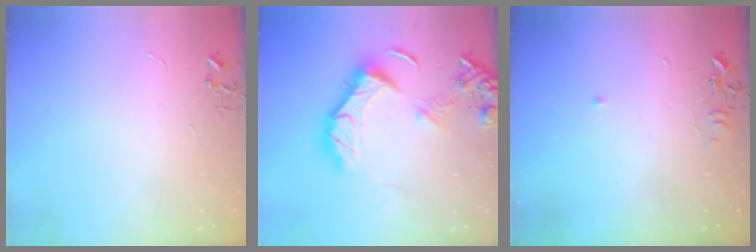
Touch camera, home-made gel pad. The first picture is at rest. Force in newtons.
{"total": 16.8, "press": 16.6, "slide": 2.3}
{"total": 4.9, "press": 4.9, "slide": 0.6}